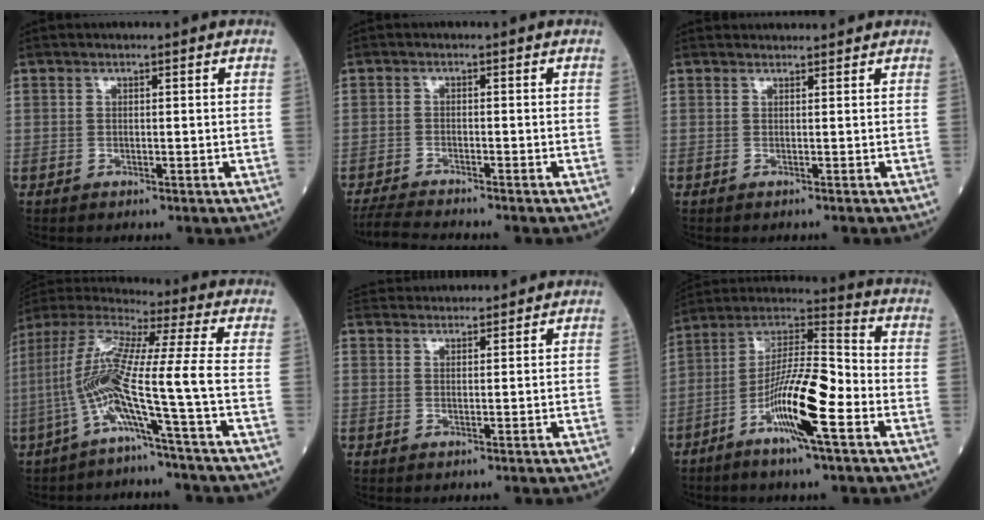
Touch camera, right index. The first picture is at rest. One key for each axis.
{"total": 5.5, "fx": -5.1, "fy": -0.6, "fz": 2.0, "tx": -0.033, "ty": -0.023, "tz": -0.089}
{"total": 3.1, "fx": 2.9, "fy": 0.4, "fz": 0.9, "tx": -0.025, "ty": 0.027, "tz": 0.031}
{"total": 12.3, "fx": -3.9, "fy": -2.0, "fz": 11.5, "tx": -0.243, "ty": 0.016, "tz": -0.086}
{"total": 8.3, "fx": 8.1, "fy": 0.5, "fz": 1.7, "tx": -0.036, "ty": 0.041, "tz": 0.124}
{"total": 14.0, "fx": -5.6, "fy": 1.5, "fz": 12.7, "tx": -0.240, "ty": 0.005, "tz": -0.106}